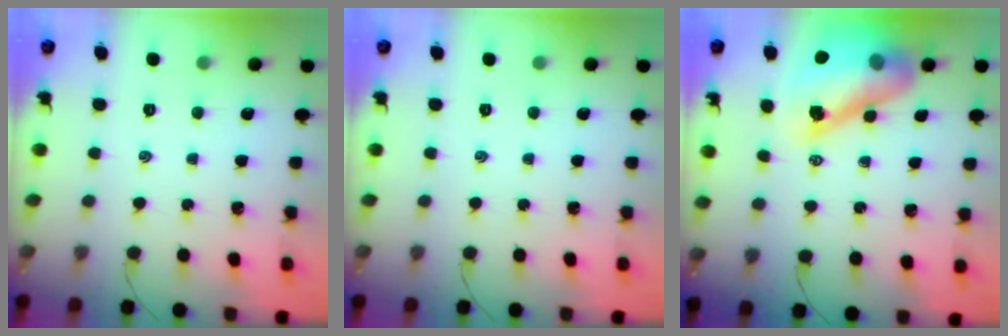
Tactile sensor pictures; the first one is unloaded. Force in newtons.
{"total": 0.0}
{"total": 15.9, "press": 15.3, "slide": 4.4}